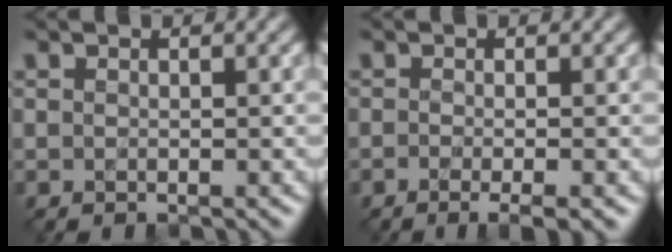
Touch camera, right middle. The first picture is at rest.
{"total": 2.4, "force": [-1.5, 0.3, 1.9], "torque": [-0.033, -0.004, -0.023]}